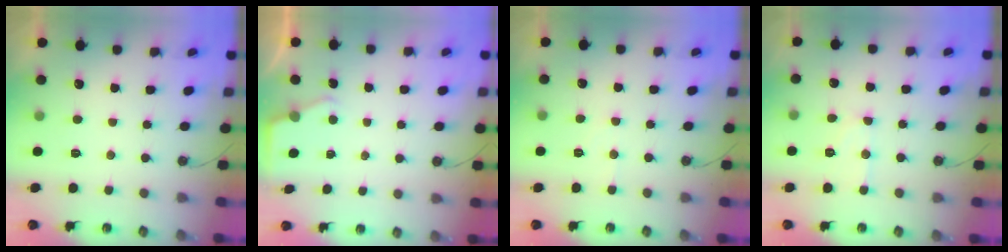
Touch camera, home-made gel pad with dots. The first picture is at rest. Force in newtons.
{"total": 3.0, "press": 2.9, "slide": 0.5}
{"total": 3.9, "press": 3.9, "slide": 0.6}
{"total": 9.2, "press": 9.2, "slide": 0.8}